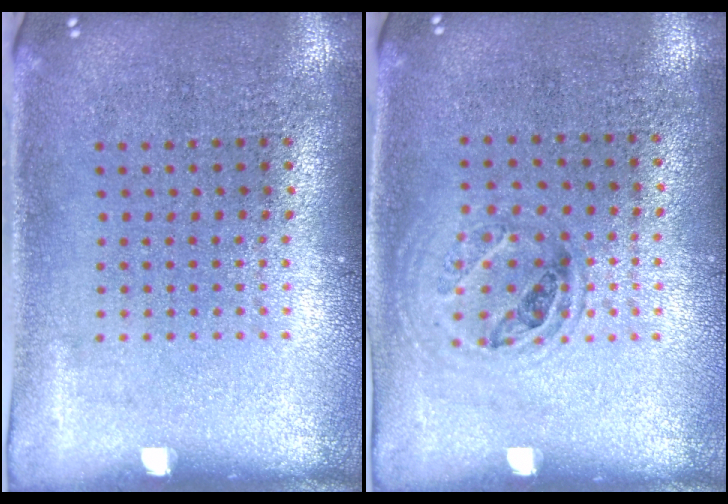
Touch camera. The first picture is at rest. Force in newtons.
{"total": 0.9, "press": 0.8, "slide": 0.4}